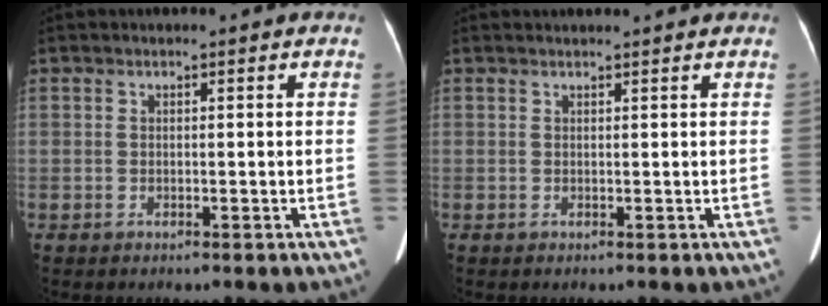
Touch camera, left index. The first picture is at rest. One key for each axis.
{"total": 3.5, "fx": 3.4, "fy": 0.2, "fz": 0.7, "tx": -0.010, "ty": 0.024, "tz": 0.042}